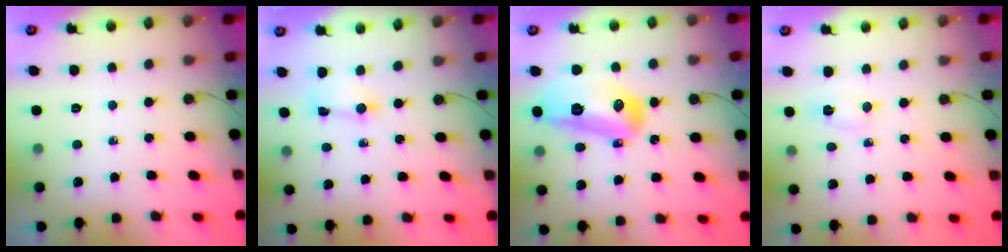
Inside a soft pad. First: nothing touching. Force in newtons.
{"total": 1.8, "press": 1.7, "slide": 0.5}
{"total": 15.6, "press": 15.5, "slide": 1.6}
{"total": 2.3, "press": 2.2, "slide": 0.6}